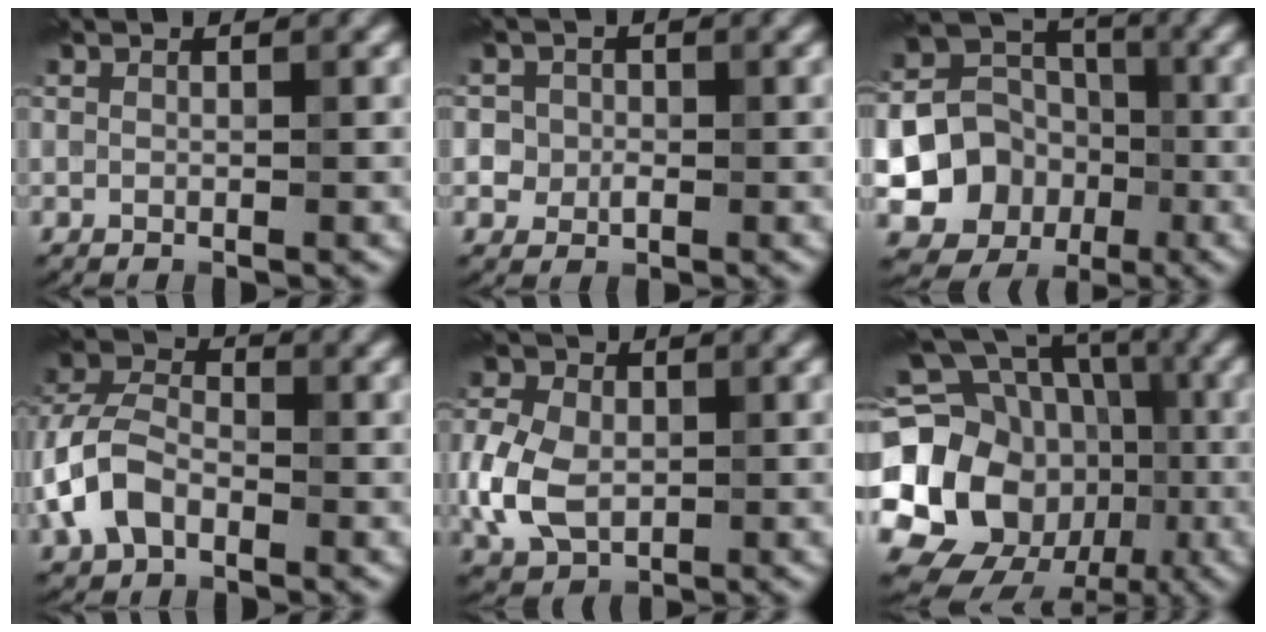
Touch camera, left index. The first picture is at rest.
{"total": 3.0, "force": [0.5, 2.8, 1.1], "torque": [0.000, 0.010, -0.006]}
{"total": 7.9, "force": [-2.0, 7.0, 2.9], "torque": [-0.033, -0.005, -0.054]}
{"total": 6.1, "force": [-2.3, 4.0, 4.0], "torque": [-0.096, 0.011, -0.056]}
{"total": 6.4, "force": [-0.6, 4.7, 4.2], "torque": [-0.101, -0.002, -0.016]}
{"total": 22.1, "force": [-2.5, 19.2, 10.6], "torque": [-0.212, 0.017, -0.076]}